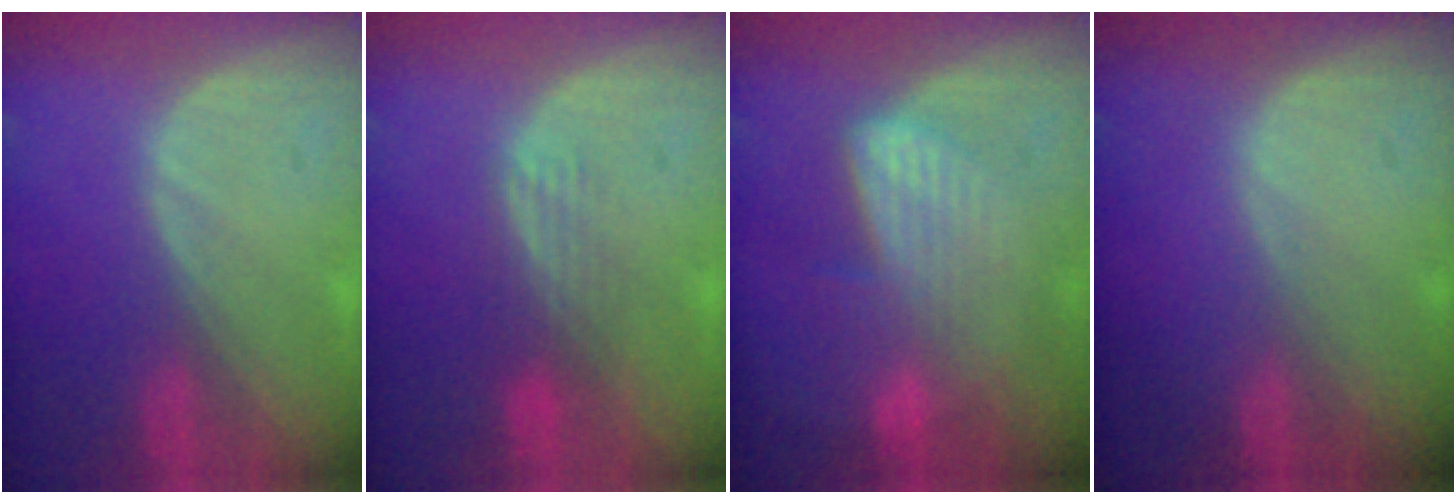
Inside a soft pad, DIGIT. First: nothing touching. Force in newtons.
{"total": 4.0, "press": 3.2, "slide": 2.3}
{"total": 6.7, "press": 6.3, "slide": 2.4}
{"total": 0.0}